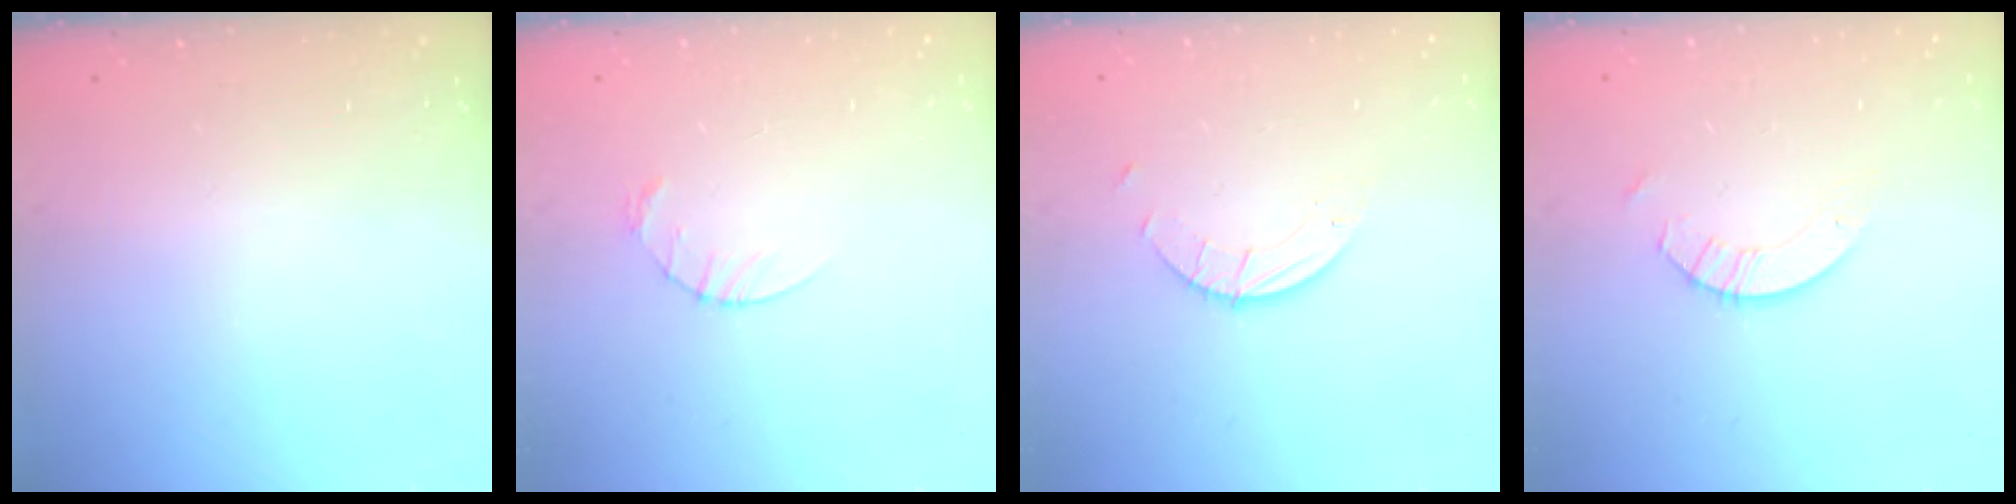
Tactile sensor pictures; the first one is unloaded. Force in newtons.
{"total": 3.7, "press": 3.6, "slide": 0.5}
{"total": 2.6, "press": 2.6, "slide": 0.3}
{"total": 4.0, "press": 4.0, "slide": 0.4}